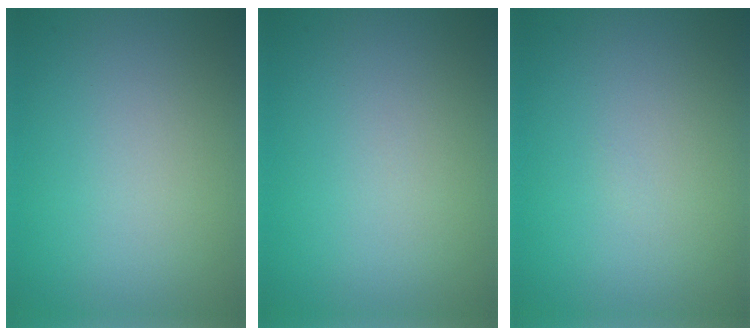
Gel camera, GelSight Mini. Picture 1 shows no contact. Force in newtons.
{"total": 0.0}
{"total": 0.0}